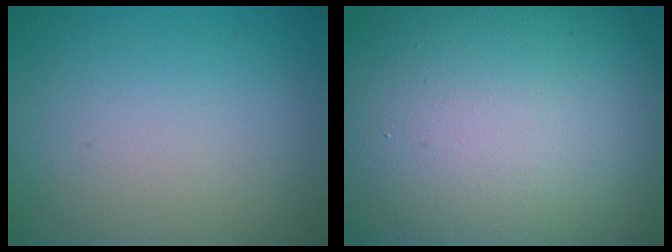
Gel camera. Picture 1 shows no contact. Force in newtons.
{"total": 22.1, "press": 22.1, "slide": 1.2}